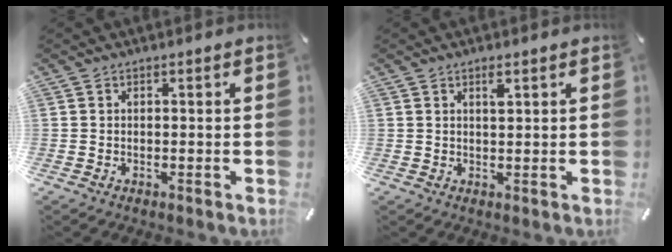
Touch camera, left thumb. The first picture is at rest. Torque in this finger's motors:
{"motor_torque": [0.58, 0.49, 0.18, -0.26, 0.11]}